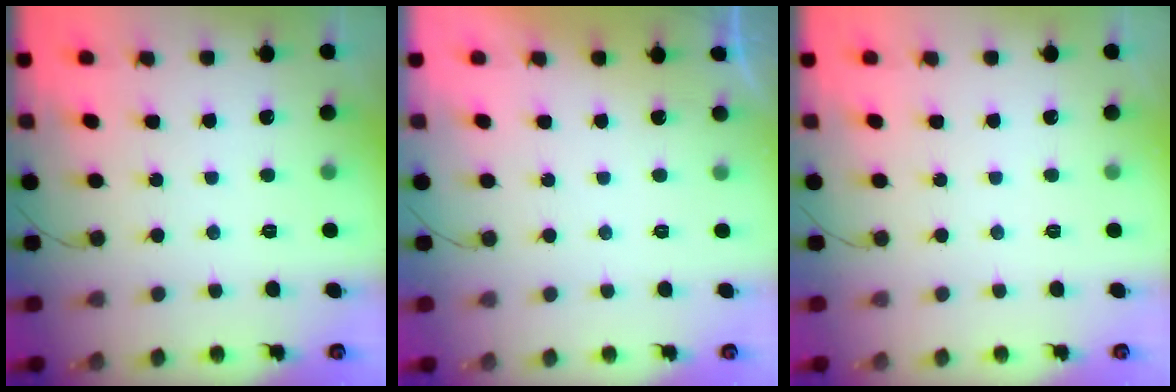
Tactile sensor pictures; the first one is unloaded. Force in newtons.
{"total": 0.8, "press": 0.8, "slide": 0.1}
{"total": 0.0}